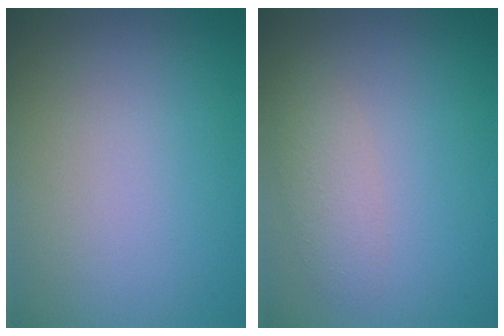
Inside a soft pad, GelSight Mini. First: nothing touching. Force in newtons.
{"total": 2.1, "press": 2.0, "slide": 0.1}